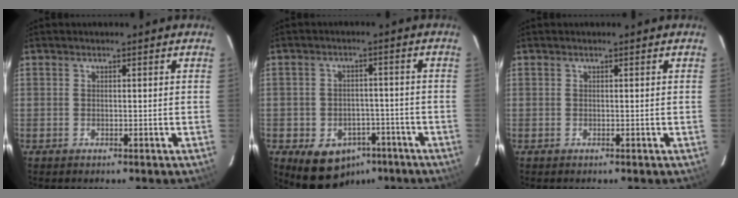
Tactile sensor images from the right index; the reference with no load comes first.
{"total": 10.2, "force": [-5.8, 7.6, 3.6], "torque": [-0.080, 0.020, -0.057]}
{"total": 0.0}